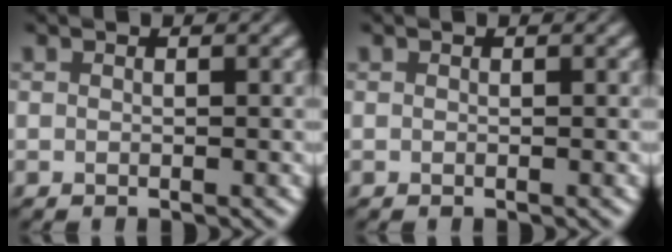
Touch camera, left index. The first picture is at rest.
{"total": 0.0}